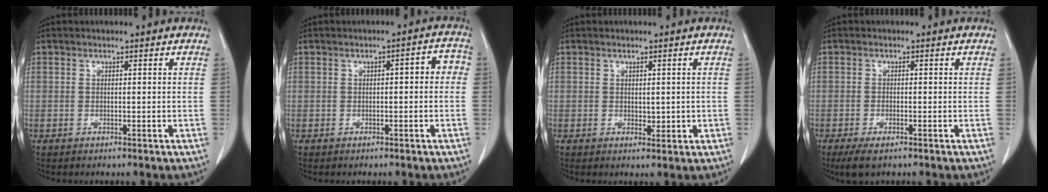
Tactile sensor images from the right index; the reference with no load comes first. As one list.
[{"total": 3.4, "force": [0.0, 1.2, 3.2], "torque": [-0.036, 0.022, -0.004]}, {"total": 1.7, "force": [0.1, 1.0, 1.4], "torque": [-0.018, -0.003, 0.009]}, {"total": 3.2, "force": [-2.0, 0.9, 2.2], "torque": [-0.044, -0.006, -0.030]}]